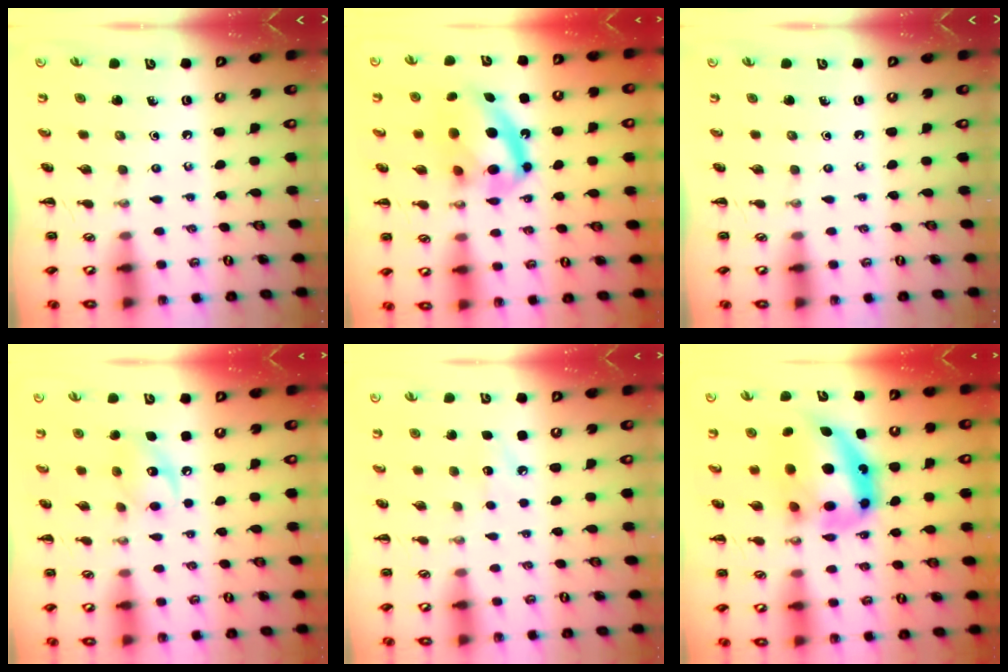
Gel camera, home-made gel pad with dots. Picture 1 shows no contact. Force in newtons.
{"total": 16.0, "press": 15.5, "slide": 3.9}
{"total": 0.0}
{"total": 9.1, "press": 9.0, "slide": 0.8}
{"total": 6.1, "press": 5.9, "slide": 1.5}
{"total": 17.0, "press": 16.5, "slide": 4.3}